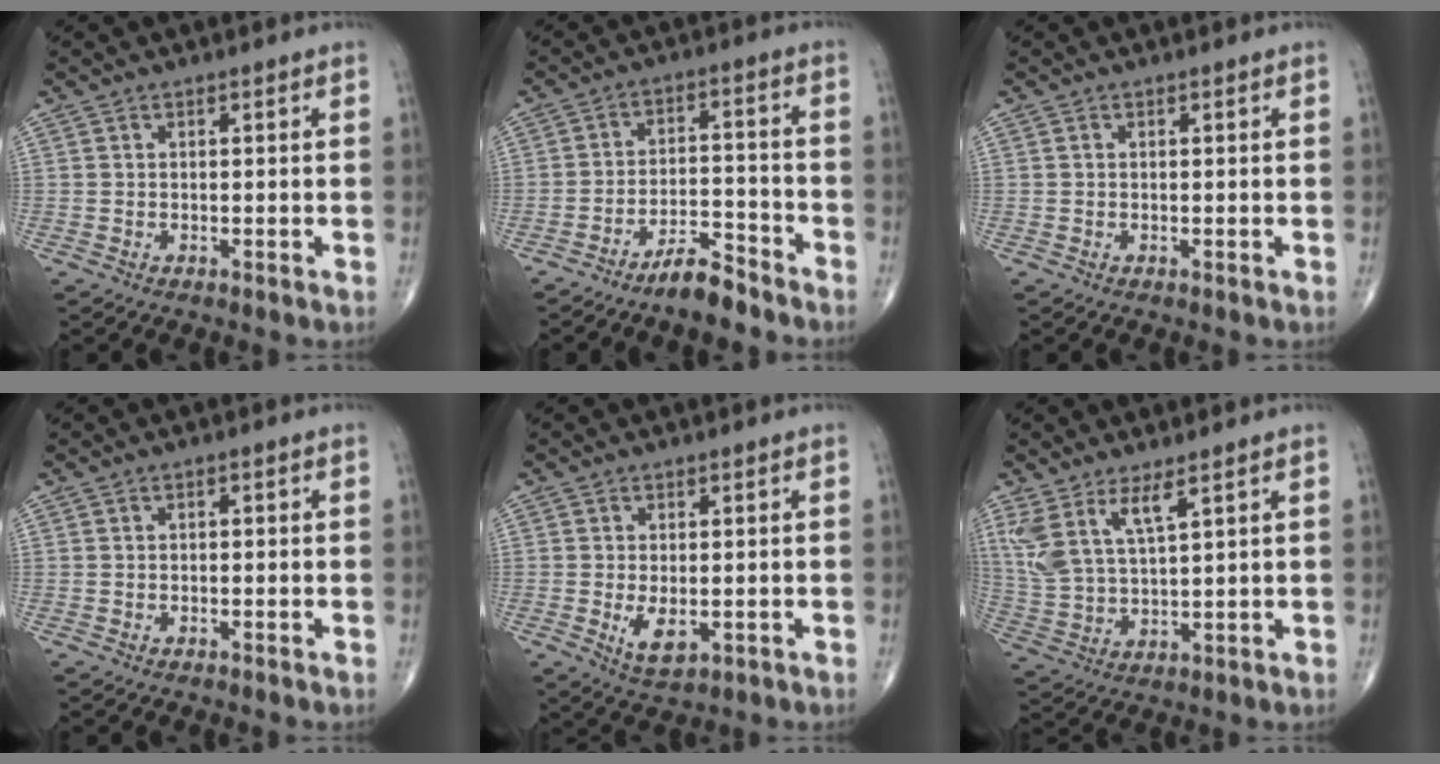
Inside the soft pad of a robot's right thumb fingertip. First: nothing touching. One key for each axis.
{"total": 7.0, "fx": -5.9, "fy": 1.7, "fz": 3.4, "tx": -0.055, "ty": 0.049, "tz": -0.105}
{"total": 0.0}
{"total": 0.6, "fx": -0.1, "fy": 0.4, "fz": 0.4, "tx": -0.002, "ty": 0.002, "tz": -0.004}
{"total": 4.6, "fx": -0.9, "fy": 2.4, "fz": 3.9, "tx": -0.062, "ty": -0.011, "tz": -0.008}
{"total": 9.1, "fx": 5.1, "fy": 2.7, "fz": 7.0, "tx": -0.161, "ty": -0.022, "tz": 0.114}